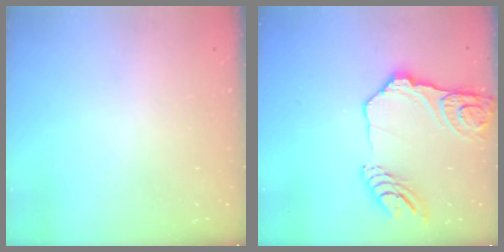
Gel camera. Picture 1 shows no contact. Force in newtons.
{"total": 17.0, "press": 16.9, "slide": 1.8}